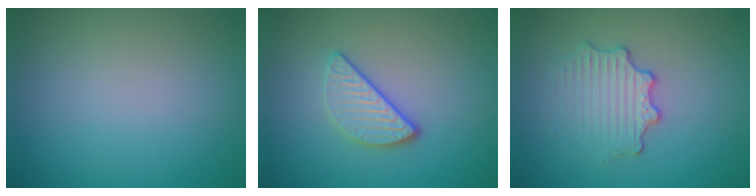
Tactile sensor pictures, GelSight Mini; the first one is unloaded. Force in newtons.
{"total": 3.2, "press": 2.5, "slide": 1.9}
{"total": 3.0, "press": 2.6, "slide": 1.5}